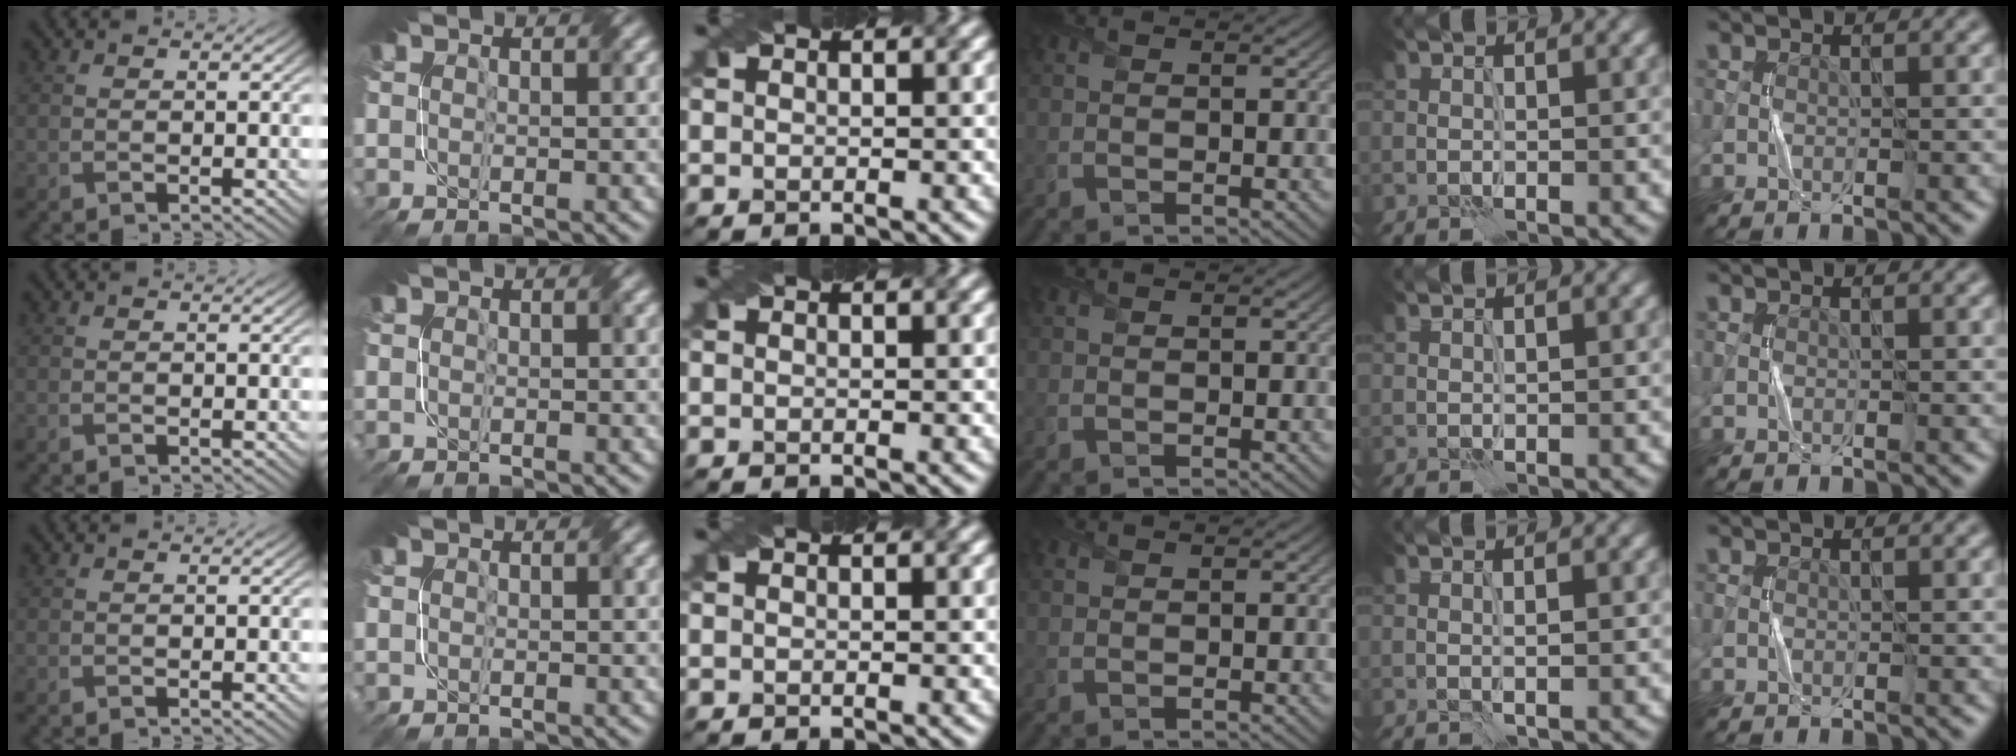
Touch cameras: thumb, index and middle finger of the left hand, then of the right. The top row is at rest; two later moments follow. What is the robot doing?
{"motion": "fold", "object": "napkin"}